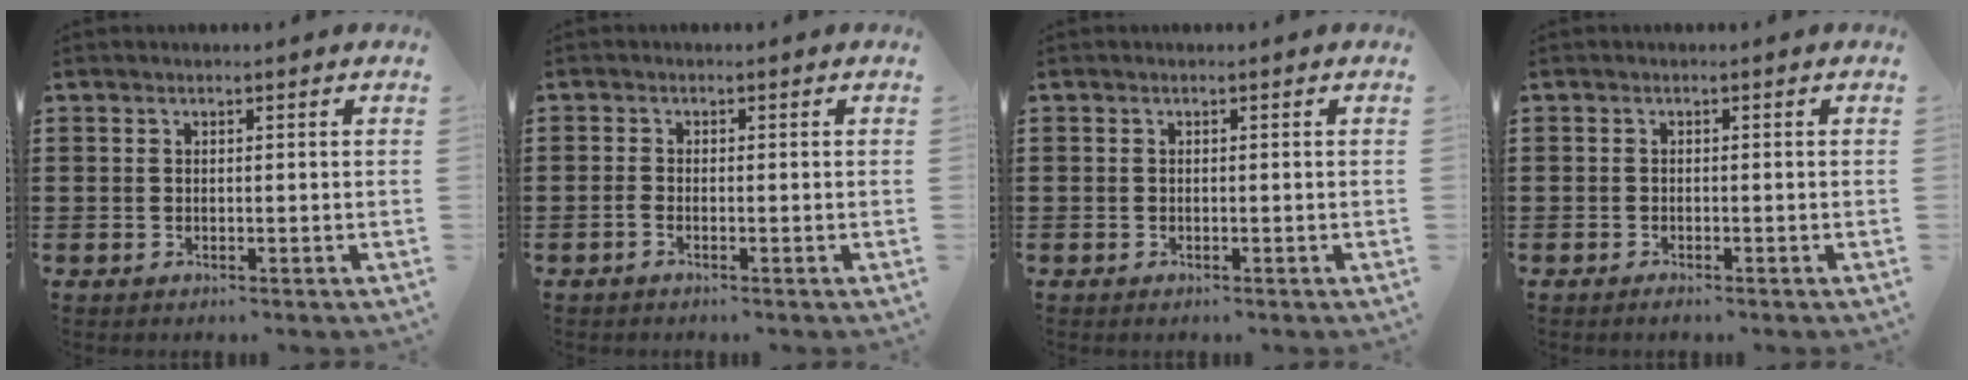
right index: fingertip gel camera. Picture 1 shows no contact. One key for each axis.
{"total": 0.9, "fx": -0.7, "fy": 0.2, "fz": 0.6, "tx": -0.013, "ty": -0.005, "tz": -0.012}
{"total": 0.0}
{"total": 0.6, "fx": -0.6, "fy": -0.1, "fz": 0.3, "tx": -0.009, "ty": -0.007, "tz": -0.009}